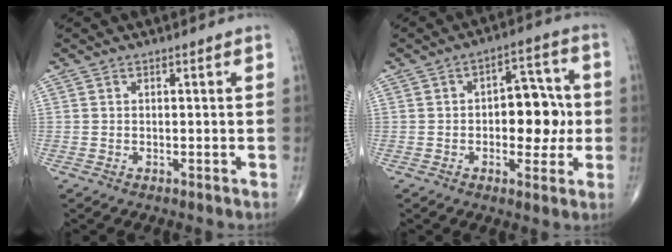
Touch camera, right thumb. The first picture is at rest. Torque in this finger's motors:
{"motor_torque": [-0.04, 0.28, 0.28, -0.31, 0.06]}